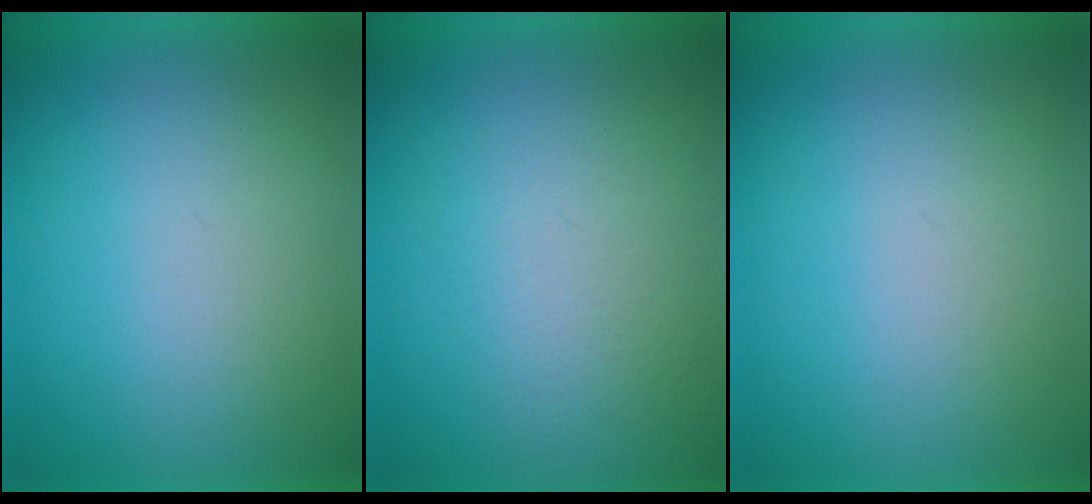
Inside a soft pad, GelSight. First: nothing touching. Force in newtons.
{"total": 5.5}
{"total": 1.2}